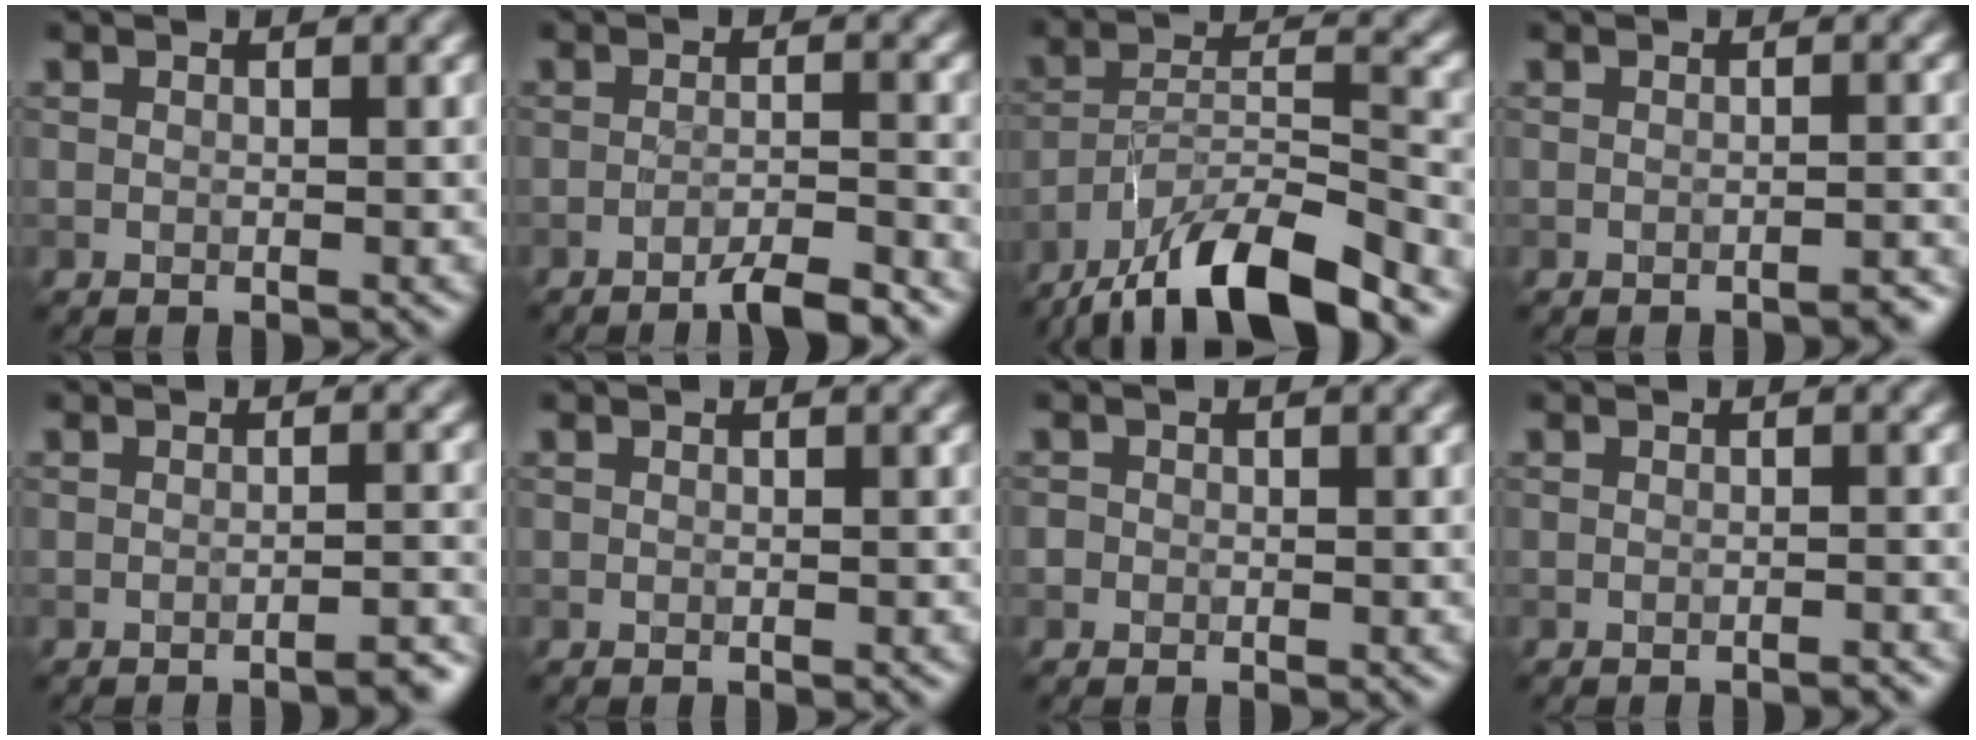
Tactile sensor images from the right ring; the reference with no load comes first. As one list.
[{"total": 3.2, "force": [-2.5, 0.1, 2.0], "torque": [-0.031, 0.003, -0.048]}, {"total": 11.4, "force": [-8.8, 2.8, 6.6], "torque": [-0.117, 0.005, -0.161]}, {"total": 1.0, "force": [-1.0, -0.1, 0.3], "torque": [-0.007, 0.004, -0.008]}, {"total": 1.6, "force": [-1.4, 0.0, 0.7], "torque": [-0.007, 0.004, -0.016]}, {"total": 0.0}, {"total": 0.8, "force": [0.0, 0.7, 0.1], "torque": [-0.002, -0.001, -0.002]}, {"total": 0.6, "force": [-0.6, -0.1, 0.1], "torque": [-0.004, 0.002, -0.005]}]